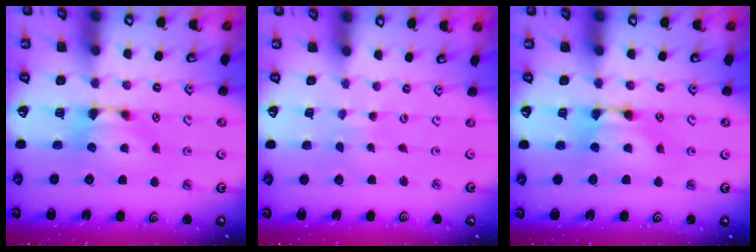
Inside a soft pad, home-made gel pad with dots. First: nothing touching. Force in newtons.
{"total": 5.7, "press": 5.7, "slide": 0.3}
{"total": 2.0, "press": 2.0, "slide": 0.1}